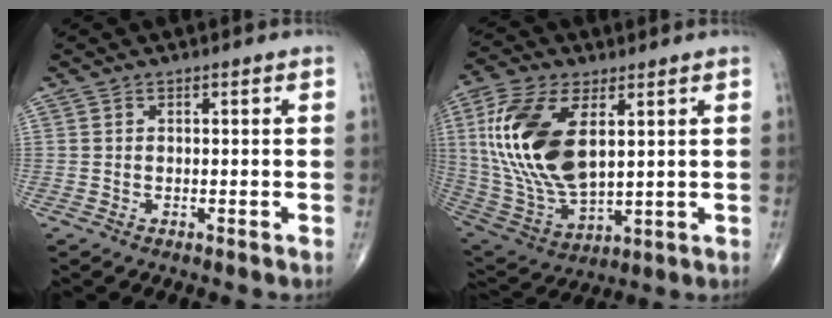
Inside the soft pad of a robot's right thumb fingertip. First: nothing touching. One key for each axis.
{"total": 20.4, "fx": 4.8, "fy": 10.5, "fz": 16.8, "tx": -0.352, "ty": -0.023, "tz": 0.096}